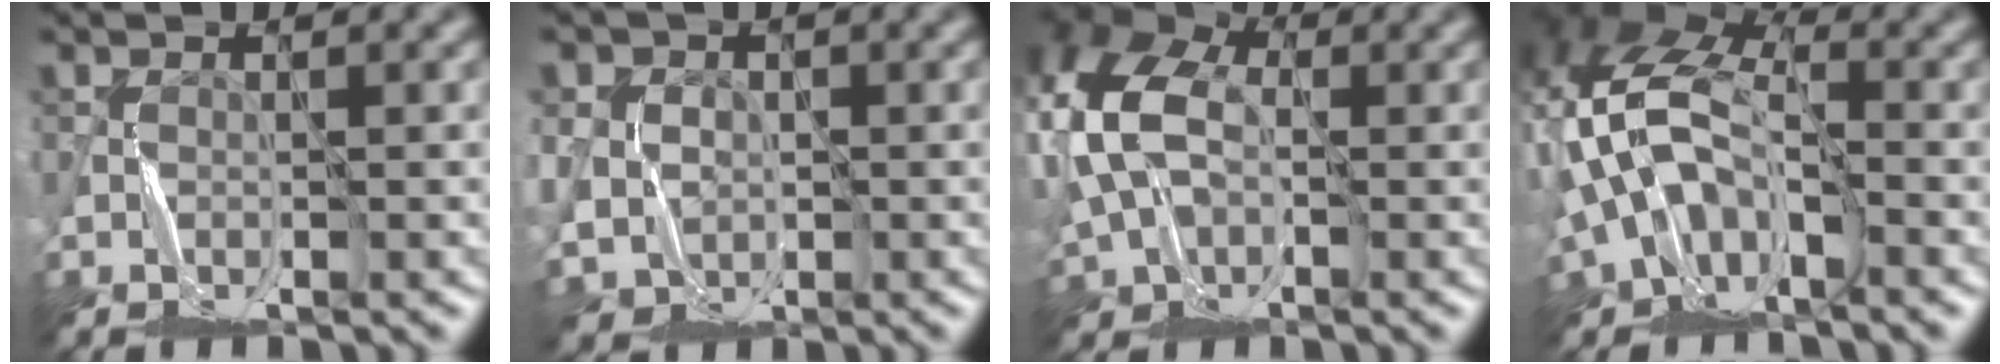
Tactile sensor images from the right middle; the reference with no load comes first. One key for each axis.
{"total": 3.2, "fx": 0.5, "fy": 3.0, "fz": 0.9, "tx": -0.013, "ty": -0.004, "tz": 0.004}
{"total": 11.2, "fx": 2.0, "fy": 7.8, "fz": 7.7, "tx": -0.179, "ty": 0.007, "tz": 0.034}
{"total": 9.6, "fx": -1.6, "fy": 6.0, "fz": 7.3, "tx": -0.142, "ty": 0.010, "tz": -0.038}